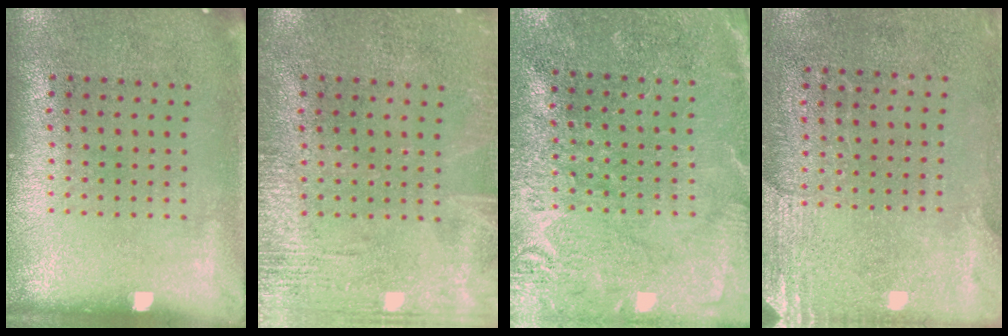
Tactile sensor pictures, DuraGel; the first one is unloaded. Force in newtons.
{"total": 2.6, "press": 2.5, "slide": 0.3}
{"total": 3.1, "press": 3.1, "slide": 0.4}
{"total": 2.7, "press": 2.4, "slide": 1.3}